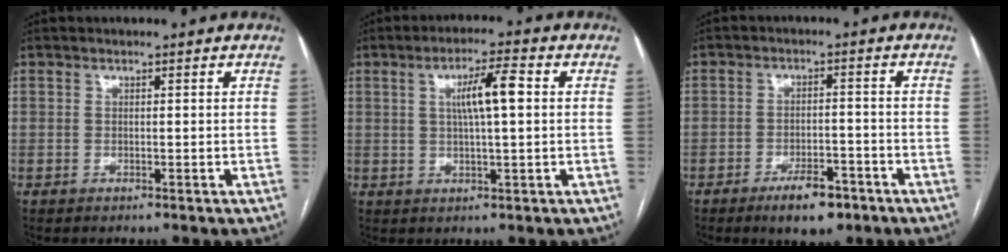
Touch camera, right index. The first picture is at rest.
{"total": 6.5, "force": [1.3, 0.7, 6.3], "torque": [-0.111, 0.010, 0.022]}
{"total": 6.4, "force": [-4.2, 2.4, 4.1], "torque": [-0.066, 0.000, -0.062]}